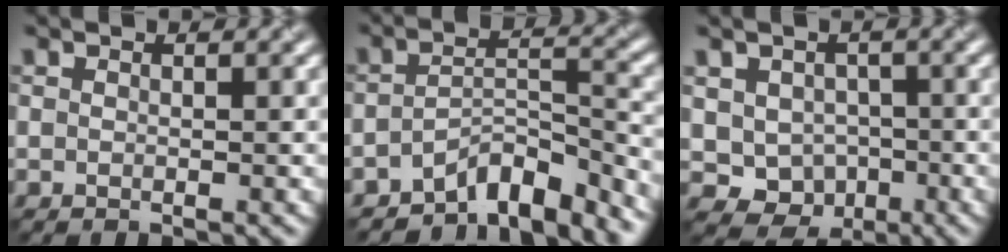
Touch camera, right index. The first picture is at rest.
{"total": 6.0, "force": [-5.0, 1.8, 2.8], "torque": [-0.028, 0.002, -0.086]}
{"total": 4.8, "force": [-0.8, 4.3, 2.1], "torque": [-0.026, -0.008, -0.014]}